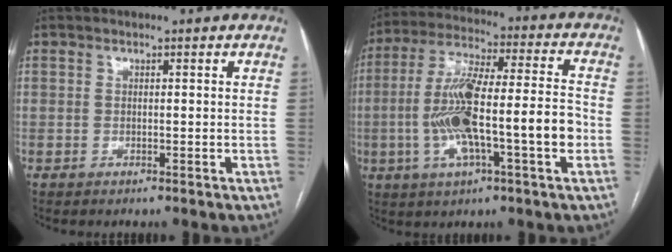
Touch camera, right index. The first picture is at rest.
{"total": 16.4, "force": [-3.2, 2.2, 15.9], "torque": [-0.299, 0.015, -0.055]}